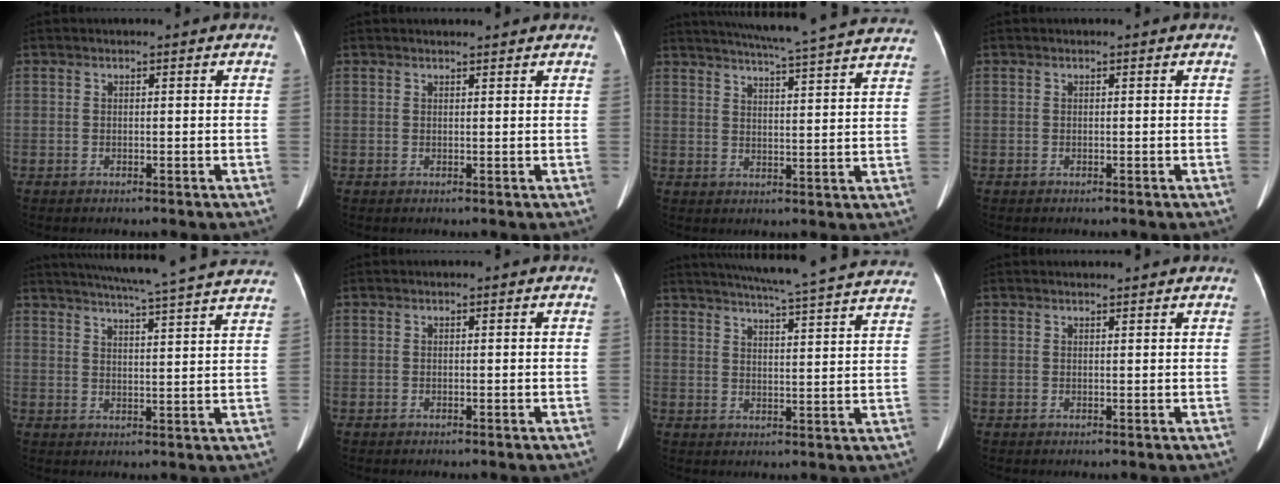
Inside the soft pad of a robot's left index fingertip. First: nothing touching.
{"total": 2.3, "force": [2.2, 0.2, 0.6], "torque": [-0.011, 0.011, 0.029]}
{"total": 23.1, "force": [21.2, 0.2, 9.1], "torque": [-0.148, -0.020, 0.261]}
{"total": 0.0}
{"total": 22.7, "force": [20.7, -0.2, 9.4], "torque": [-0.154, -0.015, 0.258]}
{"total": 0.0}
{"total": 25.4, "force": [23.3, 0.6, 10.0], "torque": [-0.161, -0.033, 0.282]}
{"total": 2.7, "force": [2.6, 0.2, 0.7], "torque": [-0.014, 0.011, 0.033]}